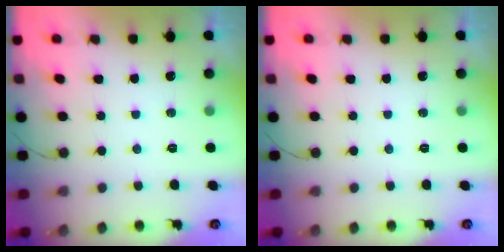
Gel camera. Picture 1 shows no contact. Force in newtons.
{"total": 0.0}